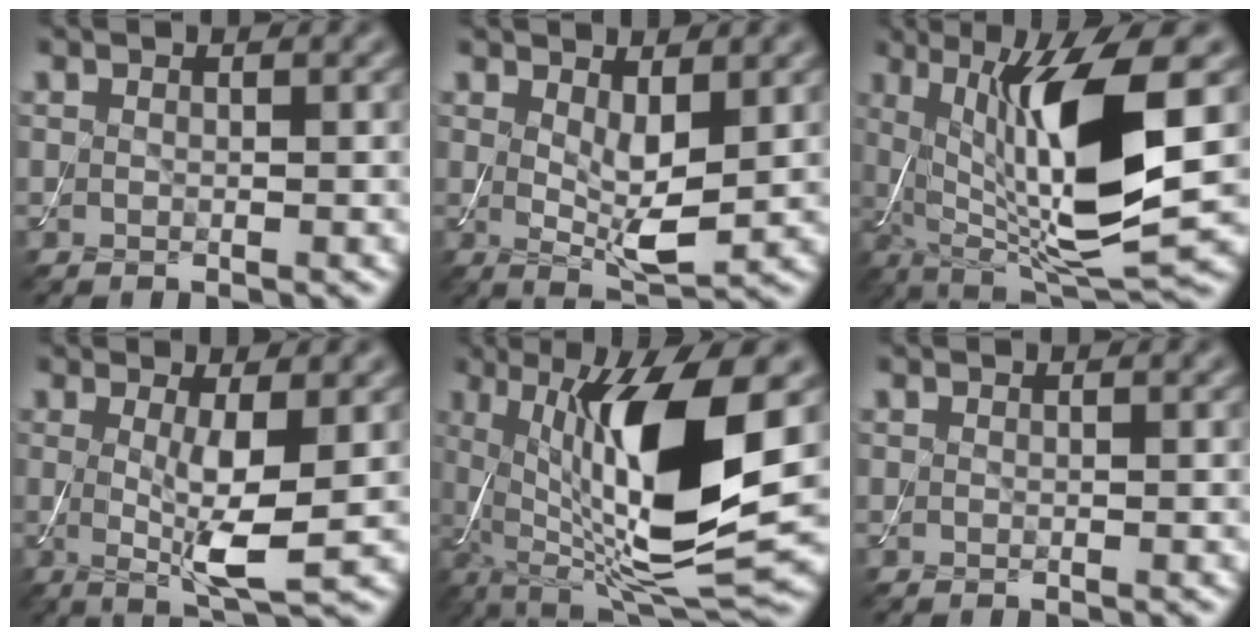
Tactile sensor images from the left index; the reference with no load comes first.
{"total": 3.7, "force": [0.8, 1.1, 3.4], "torque": [-0.066, -0.013, 0.019]}
{"total": 11.9, "force": [1.3, 2.8, 11.5], "torque": [-0.191, -0.009, 0.032]}
{"total": 5.0, "force": [0.0, 0.9, 4.9], "torque": [-0.089, -0.015, 0.004]}
{"total": 13.2, "force": [1.5, 3.5, 12.6], "torque": [-0.220, -0.016, 0.036]}
{"total": 0.0}